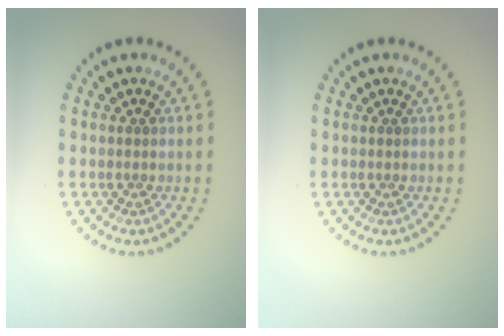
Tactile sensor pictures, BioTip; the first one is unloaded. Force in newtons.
{"total": 0.0}